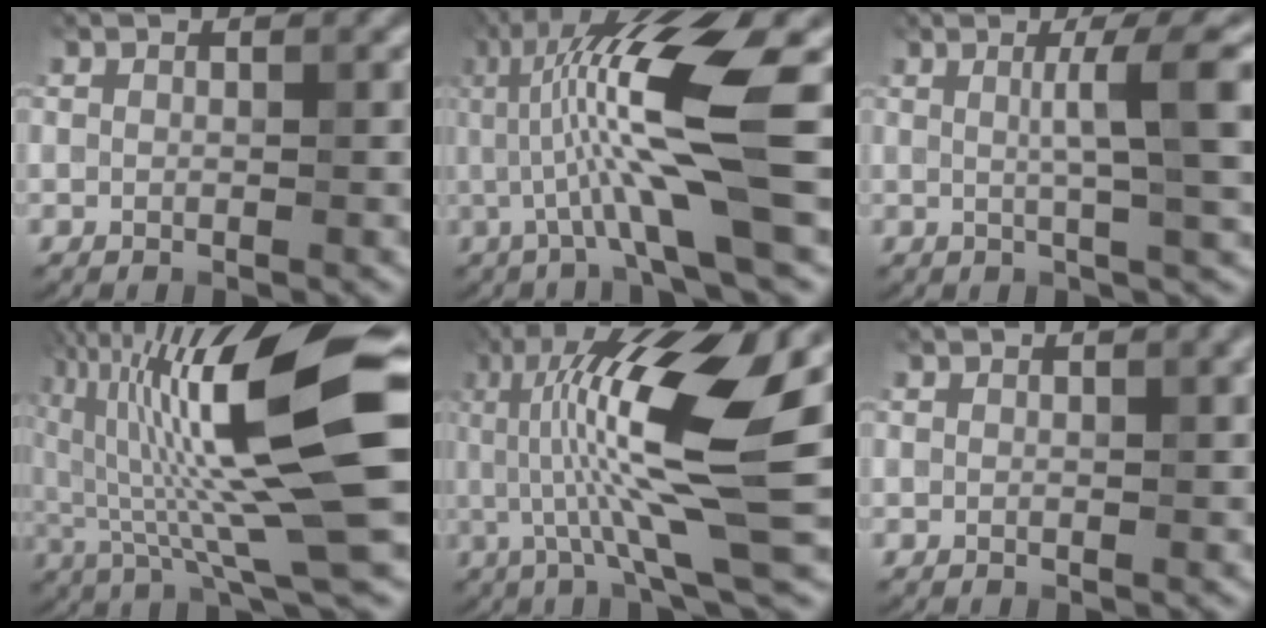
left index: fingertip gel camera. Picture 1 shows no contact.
{"total": 10.6, "force": [1.0, 1.4, 10.4], "torque": [-0.178, 0.000, 0.019]}
{"total": 5.4, "force": [0.9, 0.6, 5.3], "torque": [-0.081, 0.016, 0.014]}
{"total": 15.2, "force": [2.6, 2.1, 14.8], "torque": [-0.247, 0.021, 0.046]}
{"total": 12.7, "force": [1.7, 2.4, 12.4], "torque": [-0.216, 0.007, 0.033]}
{"total": 0.8, "force": [0.3, 0.3, 0.7], "torque": [-0.013, 0.004, 0.006]}